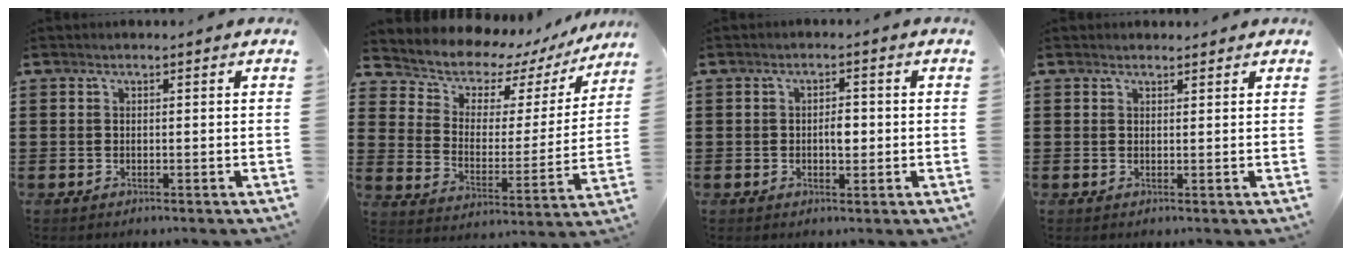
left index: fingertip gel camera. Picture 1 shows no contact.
{"total": 6.2, "force": [5.5, 2.7, 0.6], "torque": [-0.054, -0.044, 0.092]}
{"total": 2.6, "force": [-0.2, 1.1, 2.3], "torque": [-0.037, 0.000, -0.006]}
{"total": 1.0, "force": [1.0, 0.3, 0.1], "torque": [-0.003, 0.002, 0.019]}